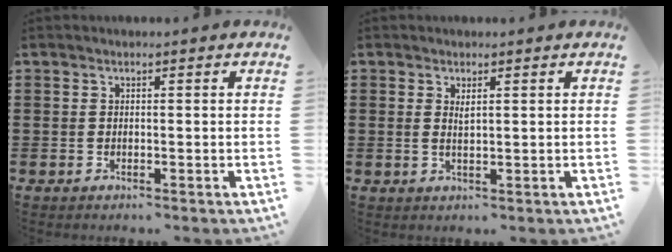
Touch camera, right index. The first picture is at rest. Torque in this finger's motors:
{"motor_torque": [-0.10, 0.30, 0.01, 0.00]}